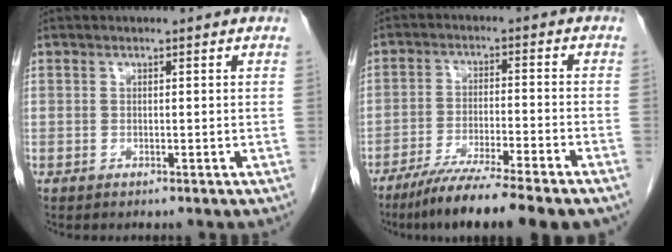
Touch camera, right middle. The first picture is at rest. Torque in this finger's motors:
{"motor_torque": [1.09, -1.05, 0.68, 0.14]}